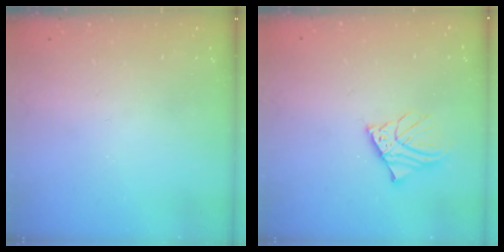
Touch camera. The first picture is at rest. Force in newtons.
{"total": 5.4, "press": 5.4, "slide": 0.6}